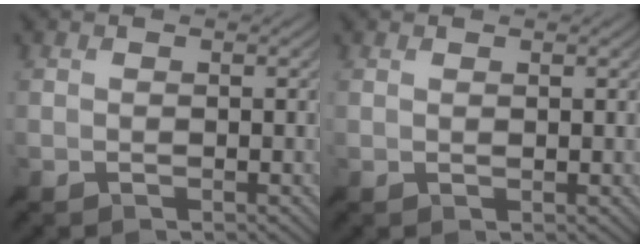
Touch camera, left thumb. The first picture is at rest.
{"total": 1.4, "force": [1.3, -0.2, 0.3], "torque": [-0.004, 0.007, 0.021]}